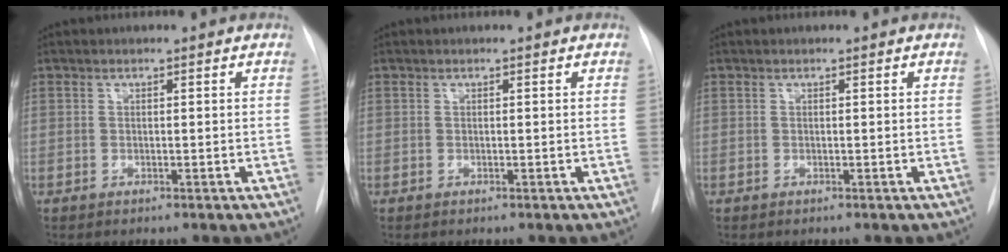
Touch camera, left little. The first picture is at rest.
{"total": 0.0}
{"total": 0.0}